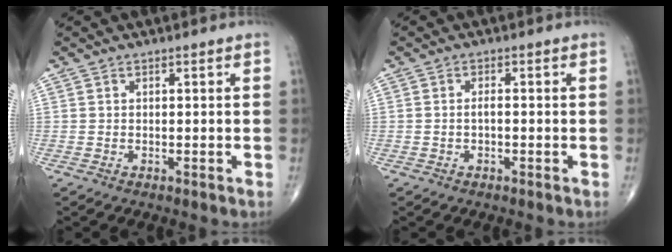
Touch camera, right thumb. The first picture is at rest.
{"total": 1.2, "force": [-0.3, 0.5, 1.0], "torque": [-0.017, 0.004, -0.006]}